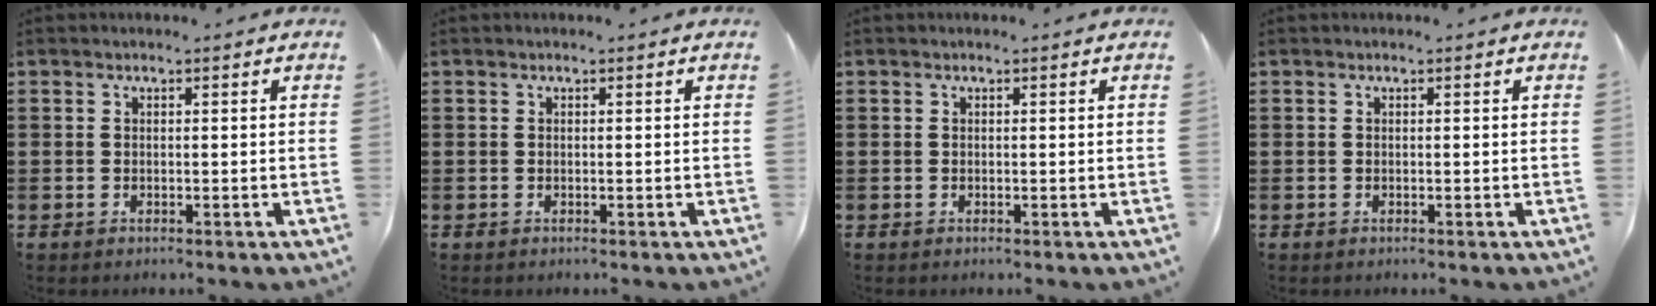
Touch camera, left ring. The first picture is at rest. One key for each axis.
{"total": 0.0}
{"total": 0.0}
{"total": 0.0}